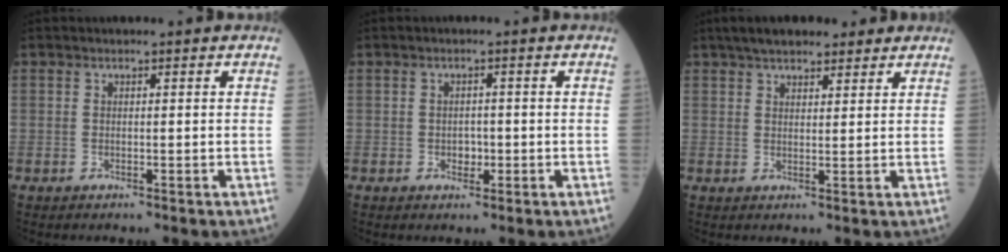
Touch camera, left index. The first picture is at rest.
{"total": 1.6, "force": [-0.6, 1.2, 0.9], "torque": [-0.012, 0.004, -0.006]}
{"total": 9.2, "force": [7.2, 3.0, 4.8], "torque": [-0.067, 0.031, 0.112]}